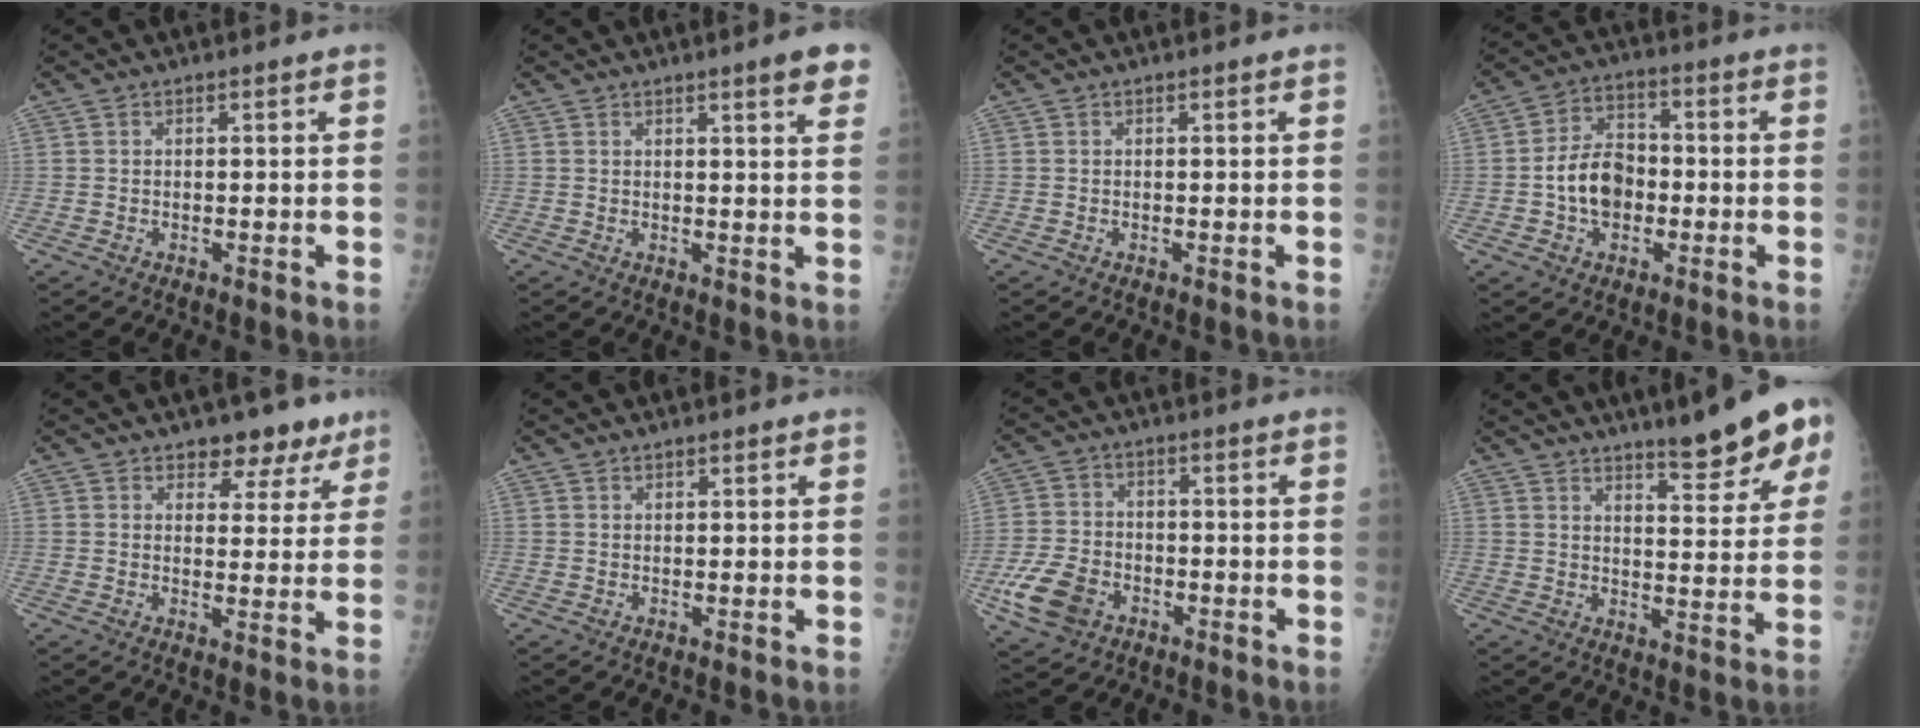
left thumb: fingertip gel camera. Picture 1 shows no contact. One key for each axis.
{"total": 5.4, "fx": 3.4, "fy": 0.5, "fz": 4.3, "tx": -0.044, "ty": -0.011, "tz": 0.039}
{"total": 0.0}
{"total": 9.4, "fx": -1.8, "fy": 6.9, "fz": 6.1, "tx": -0.086, "ty": 0.025, "tz": -0.037}
{"total": 6.9, "fx": 5.1, "fy": 4.1, "fz": 2.2, "tx": 0.009, "ty": -0.027, "tz": 0.062}
{"total": 0.6, "fx": 0.6, "fy": 0.3, "fz": 0.2, "tx": -0.003, "ty": -0.003, "tz": 0.009}
{"total": 9.1, "fx": -3.8, "fy": 6.6, "fz": 4.9, "tx": -0.091, "ty": 0.013, "tz": -0.067}
{"total": 12.2, "fx": 8.0, "fy": 2.5, "fz": 8.9, "tx": -0.094, "ty": -0.037, "tz": 0.111}